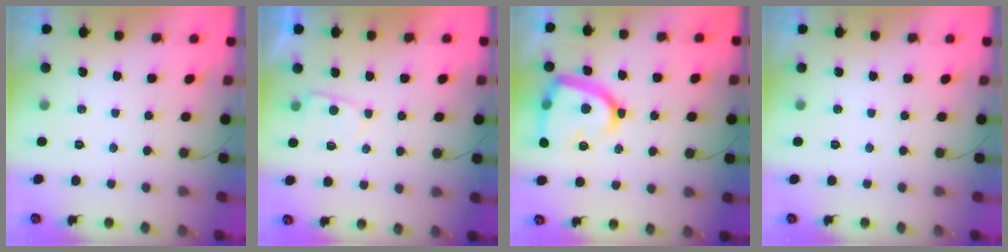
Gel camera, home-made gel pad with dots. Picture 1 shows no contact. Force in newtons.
{"total": 3.5, "press": 3.5, "slide": 0.5}
{"total": 17.7, "press": 17.6, "slide": 1.7}
{"total": 0.0}